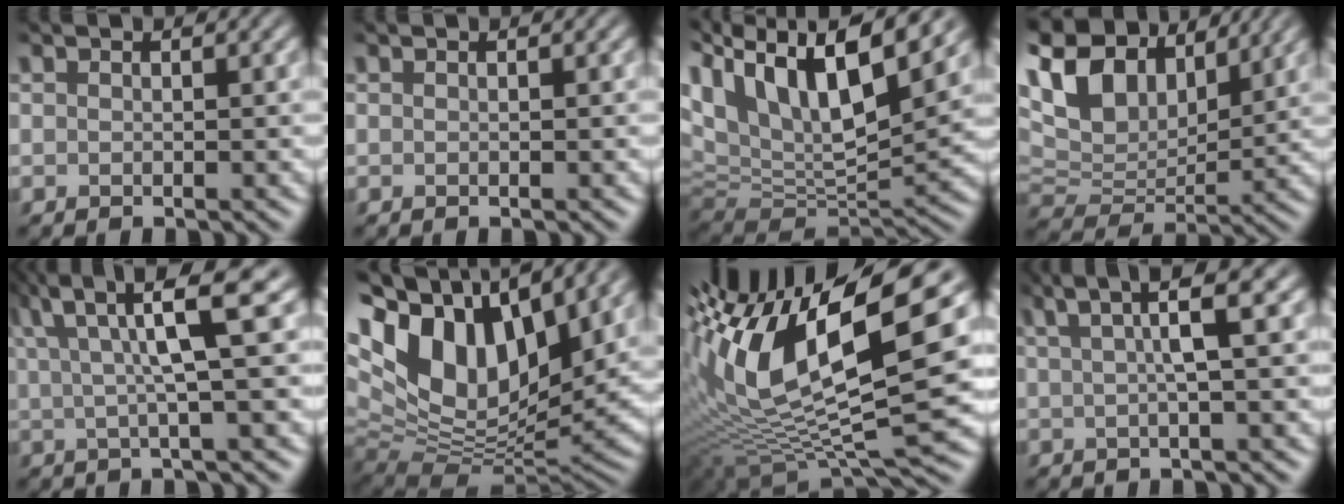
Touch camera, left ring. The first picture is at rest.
{"total": 0.0}
{"total": 13.8, "force": [7.6, 6.0, 9.9], "torque": [-0.197, 0.030, 0.138]}
{"total": 12.1, "force": [6.2, 7.1, 7.7], "torque": [-0.170, 0.028, 0.106]}
{"total": 6.8, "force": [3.2, 1.0, 6.0], "torque": [-0.093, 0.019, 0.051]}
{"total": 16.4, "force": [6.3, 9.0, 12.2], "torque": [-0.246, 0.022, 0.115]}
{"total": 14.8, "force": [3.7, 5.2, 13.3], "torque": [-0.280, 0.010, 0.069]}
{"total": 5.0, "force": [1.7, 0.7, 4.7], "torque": [-0.074, 0.017, 0.026]}